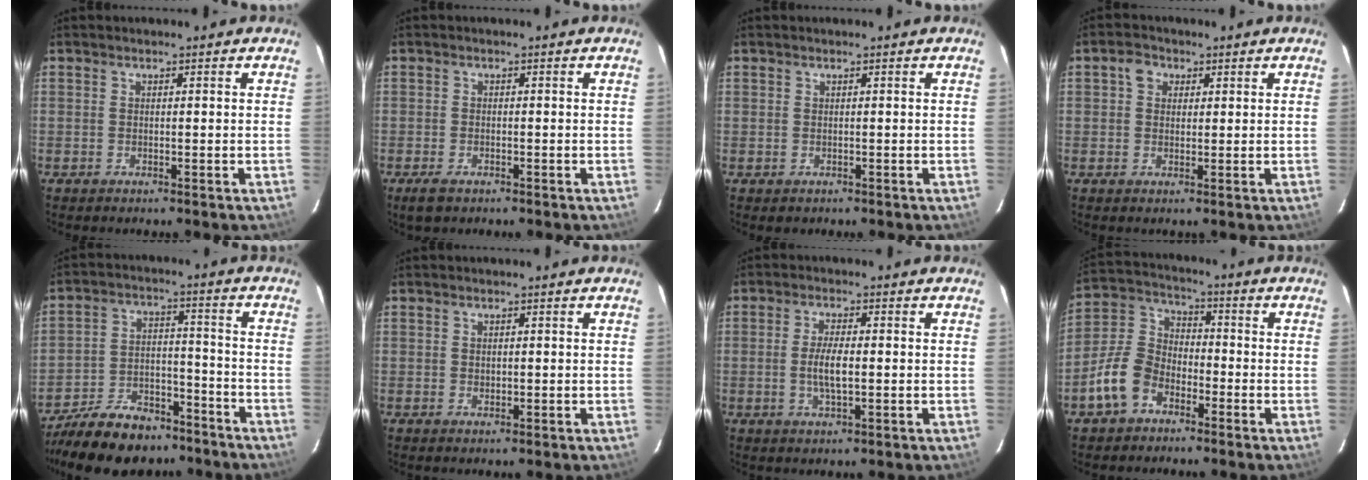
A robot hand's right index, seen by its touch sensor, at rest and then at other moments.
{"total": 3.0, "force": [-2.0, 1.5, 1.7], "torque": [-0.040, -0.008, -0.037]}
{"total": 0.9, "force": [-0.1, 0.9, -0.1], "torque": [0.001, 0.002, 0.002]}
{"total": 3.0, "force": [1.0, 2.6, 1.1], "torque": [-0.016, 0.013, 0.015]}
{"total": 16.4, "force": [-13.1, 7.9, 5.9], "torque": [-0.141, 0.024, -0.194]}
{"total": 1.1, "force": [0.2, 1.0, 0.4], "torque": [-0.004, 0.000, 0.006]}
{"total": 4.4, "force": [-0.5, 1.2, 4.2], "torque": [-0.083, -0.004, -0.006]}
{"total": 9.9, "force": [-5.5, 6.6, 4.8], "torque": [-0.109, 0.026, -0.109]}